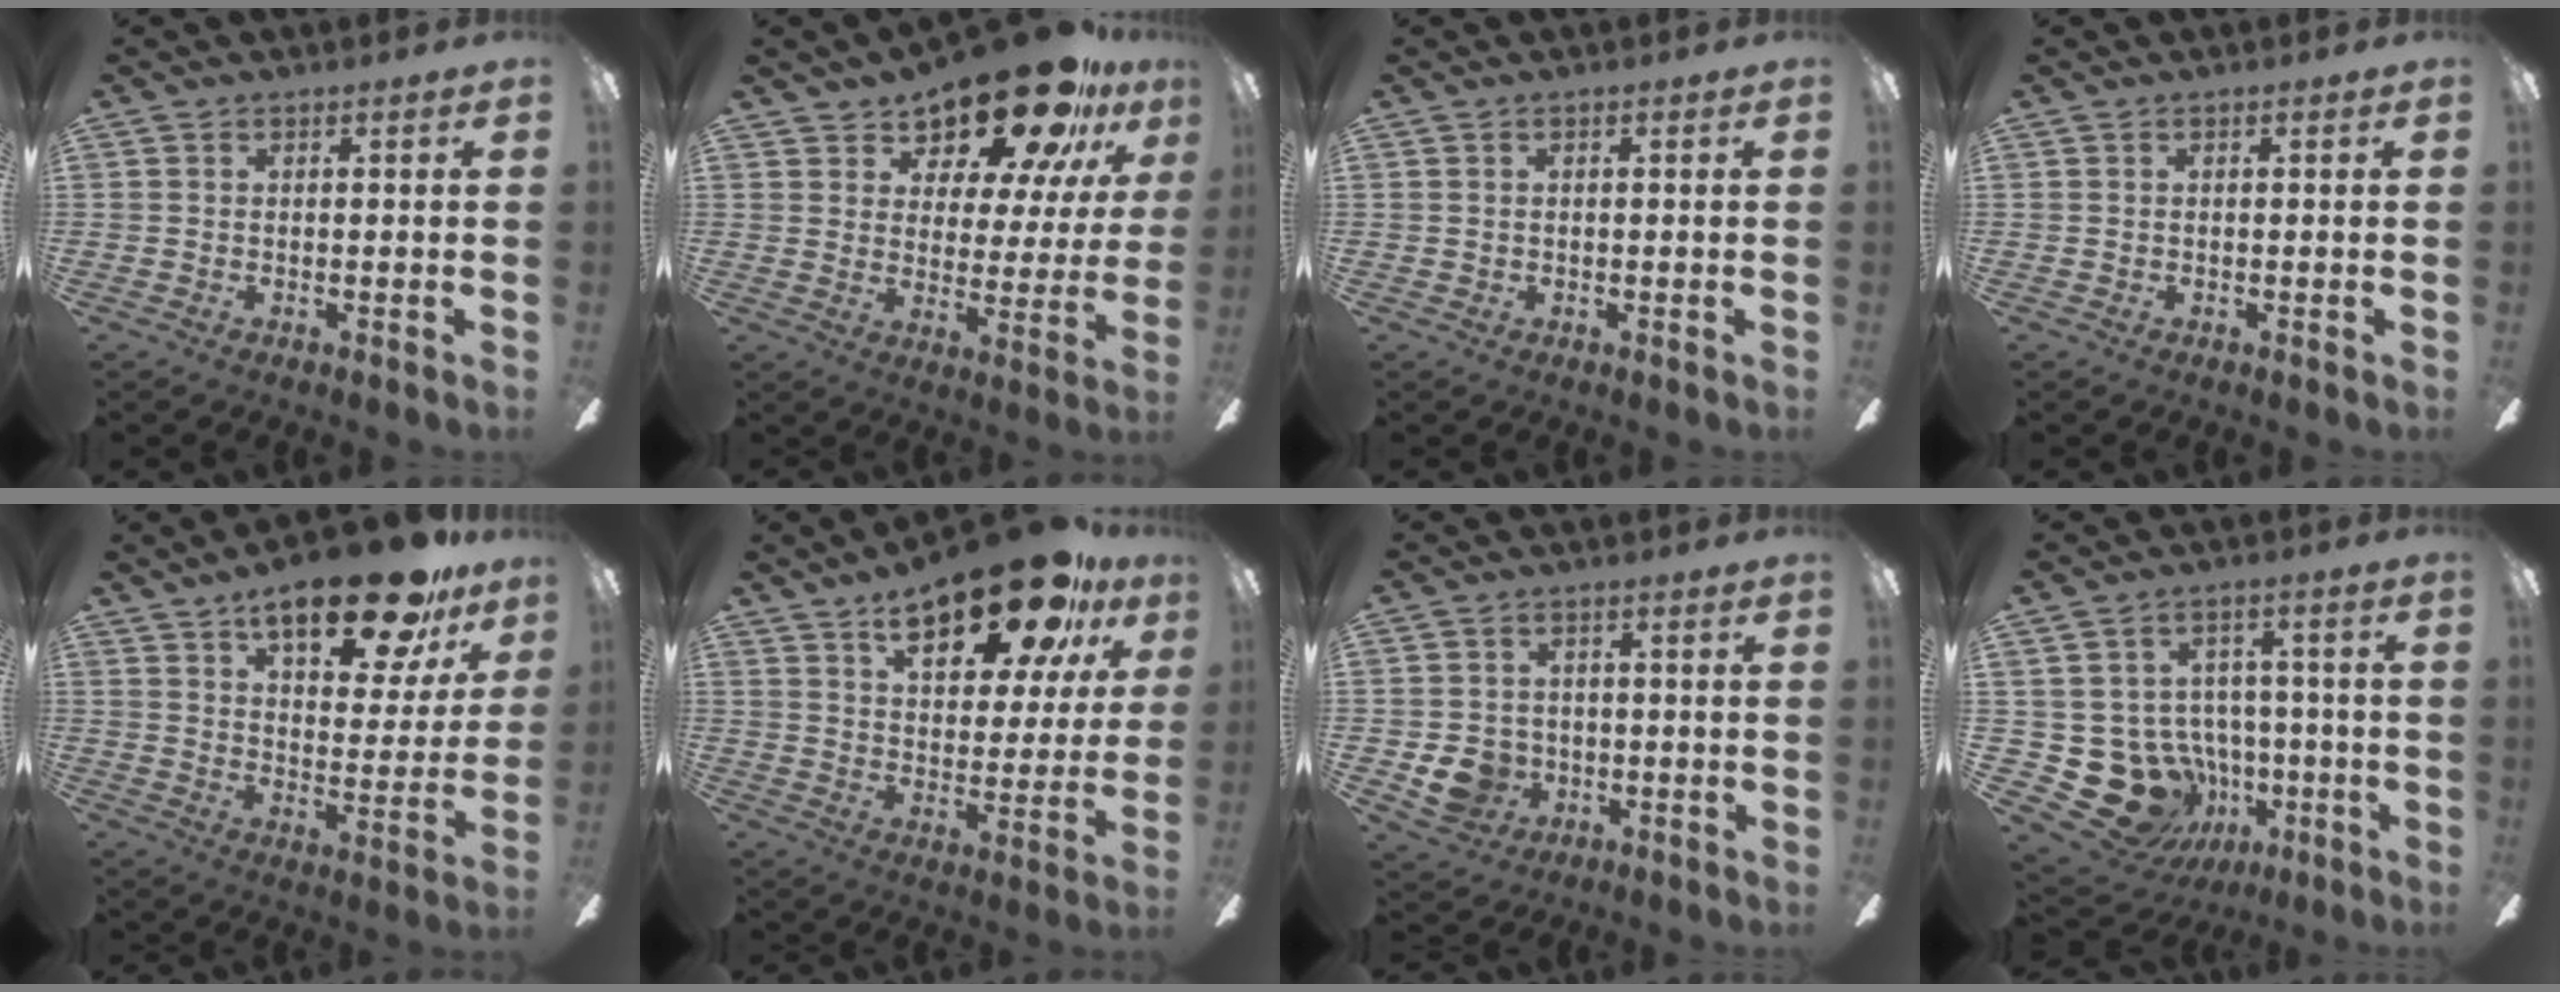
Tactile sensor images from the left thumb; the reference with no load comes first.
{"total": 17.6, "force": [14.3, 6.1, 8.3], "torque": [-0.144, -0.102, 0.245]}
{"total": 0.6, "force": [0.1, 0.5, 0.2], "torque": [-0.004, 0.005, 0.001]}
{"total": 0.0}
{"total": 20.1, "force": [13.9, 7.2, 12.7], "torque": [-0.184, -0.076, 0.223]}
{"total": 23.0, "force": [14.9, 9.1, 15.0], "torque": [-0.222, -0.076, 0.244]}
{"total": 7.5, "force": [-1.7, 6.9, 2.6], "torque": [-0.056, 0.006, -0.029]}
{"total": 15.5, "force": [-5.6, 12.8, 6.7], "torque": [-0.148, 0.024, -0.071]}